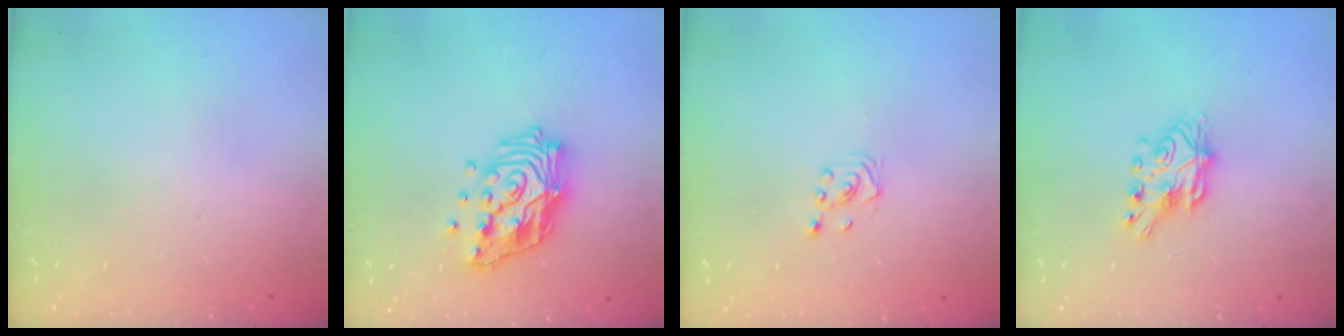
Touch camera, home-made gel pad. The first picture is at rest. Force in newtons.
{"total": 17.3, "press": 17.1, "slide": 2.1}
{"total": 2.3, "press": 2.2, "slide": 0.8}
{"total": 7.4, "press": 7.3, "slide": 0.8}